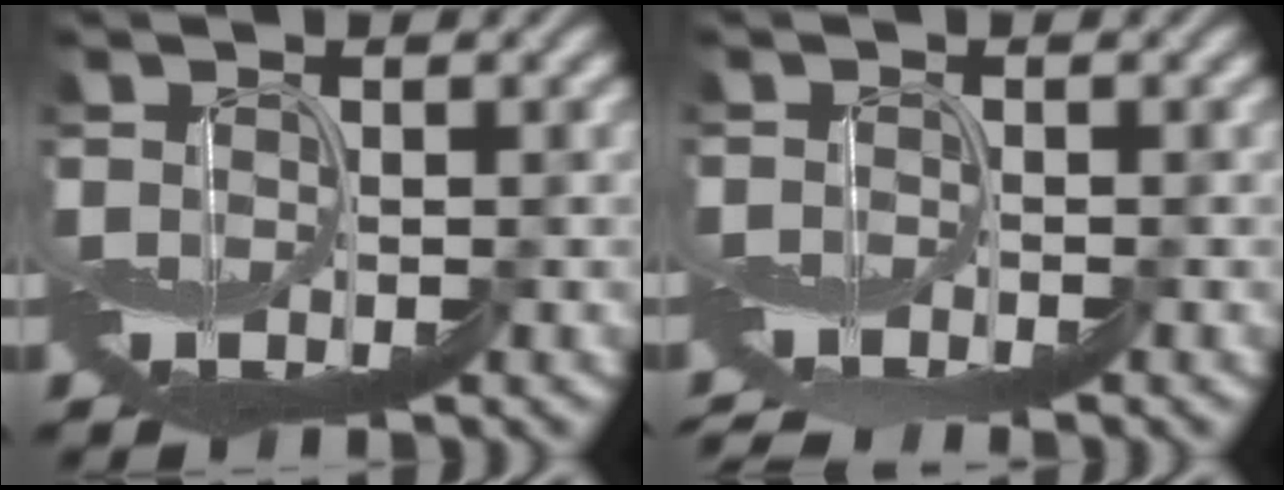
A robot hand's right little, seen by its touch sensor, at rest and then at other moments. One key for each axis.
{"total": 3.0, "fx": -2.9, "fy": 0.1, "fz": 0.9, "tx": -0.019, "ty": -0.006, "tz": -0.055}